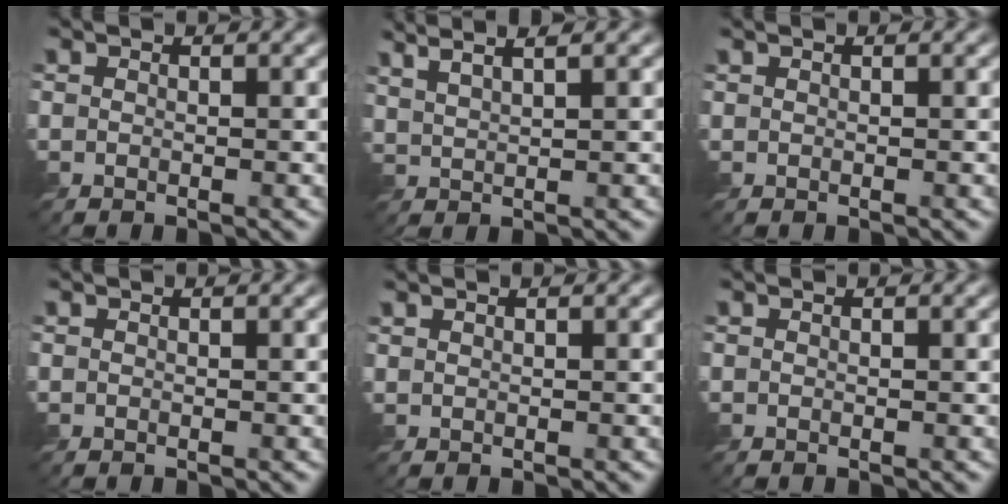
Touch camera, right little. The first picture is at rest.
{"total": 5.1, "force": [3.5, 1.7, 3.3], "torque": [-0.035, 0.026, 0.035]}
{"total": 0.0}
{"total": 0.0}
{"total": 0.7, "force": [0.6, 0.2, 0.3], "torque": [-0.006, -0.001, 0.007]}
{"total": 0.0}